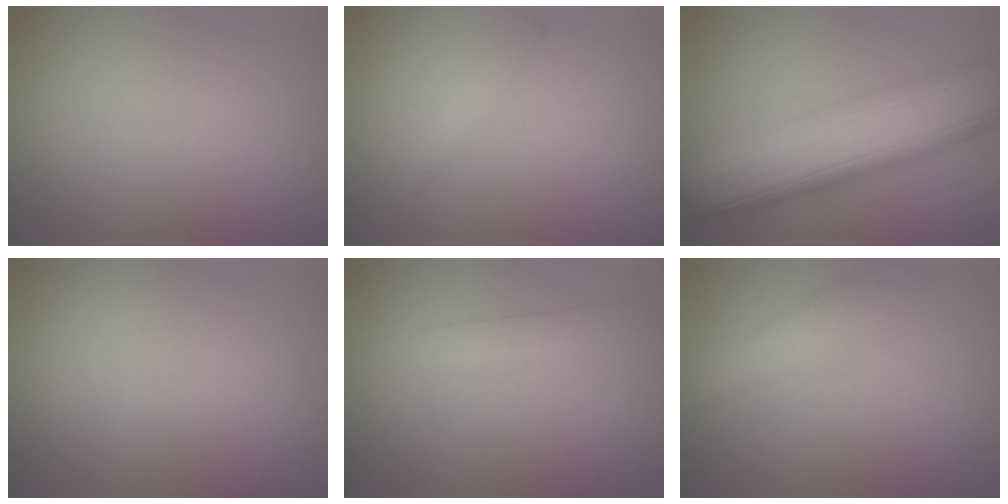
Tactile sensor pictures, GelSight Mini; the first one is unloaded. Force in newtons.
{"total": 0.9, "press": 0.9, "slide": 0.0}
{"total": 11.4, "press": 11.4, "slide": 0.1}
{"total": 0.0}
{"total": 1.6, "press": 1.6, "slide": 0.1}
{"total": 3.4, "press": 3.4, "slide": 0.2}